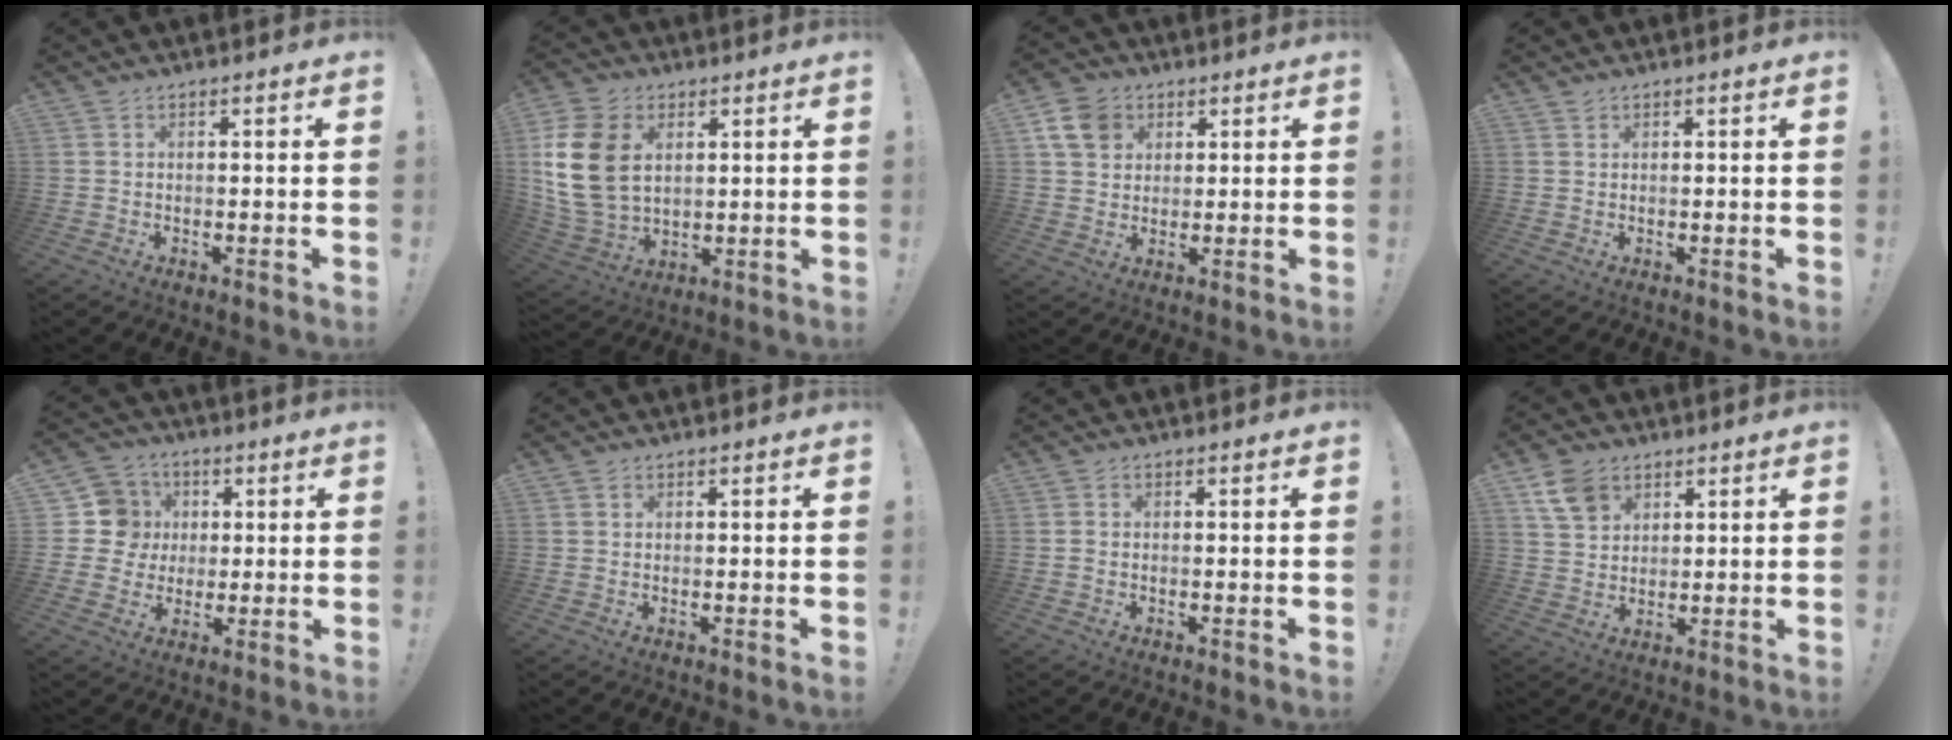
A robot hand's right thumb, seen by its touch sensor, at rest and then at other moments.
{"total": 17.4, "force": [4.1, 12.6, 11.2], "torque": [-0.228, -0.011, 0.076]}
{"total": 9.5, "force": [4.1, 7.5, 4.2], "torque": [-0.069, -0.008, 0.084]}
{"total": 1.0, "force": [0.8, 0.6, 0.1], "torque": [0.002, -0.003, 0.015]}
{"total": 7.7, "force": [0.9, 7.5, 1.4], "torque": [-0.020, 0.000, 0.022]}
{"total": 0.5, "force": [0.3, 0.4, 0.1], "torque": [0.004, -0.001, 0.004]}
{"total": 0.6, "force": [-0.2, 0.4, 0.3], "torque": [-0.004, 0.002, -0.004]}
{"total": 8.5, "force": [4.8, 5.9, 3.8], "torque": [-0.059, -0.014, 0.095]}